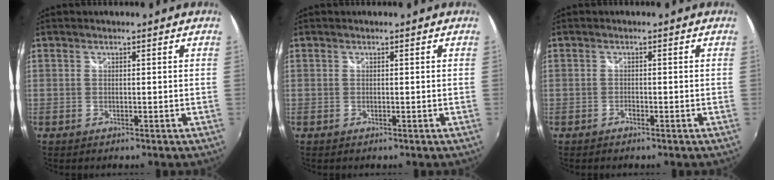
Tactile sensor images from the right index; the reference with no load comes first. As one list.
[{"total": 0.0}, {"total": 0.7, "force": [-0.6, 0.3, 0.2], "torque": [-0.004, -0.002, -0.012]}]